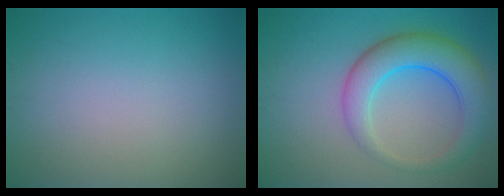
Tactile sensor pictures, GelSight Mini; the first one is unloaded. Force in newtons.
{"total": 6.5, "press": 6.5, "slide": 0.2}